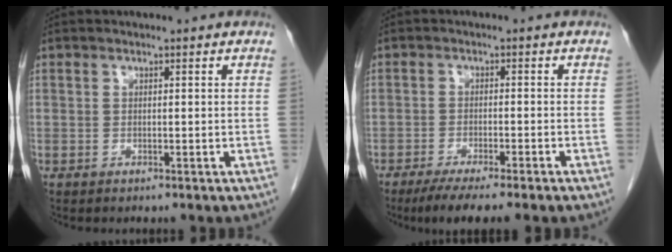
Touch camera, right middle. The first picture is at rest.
{"total": 6.7, "force": [-5.0, 0.0, 4.5], "torque": [-0.061, -0.013, -0.076]}